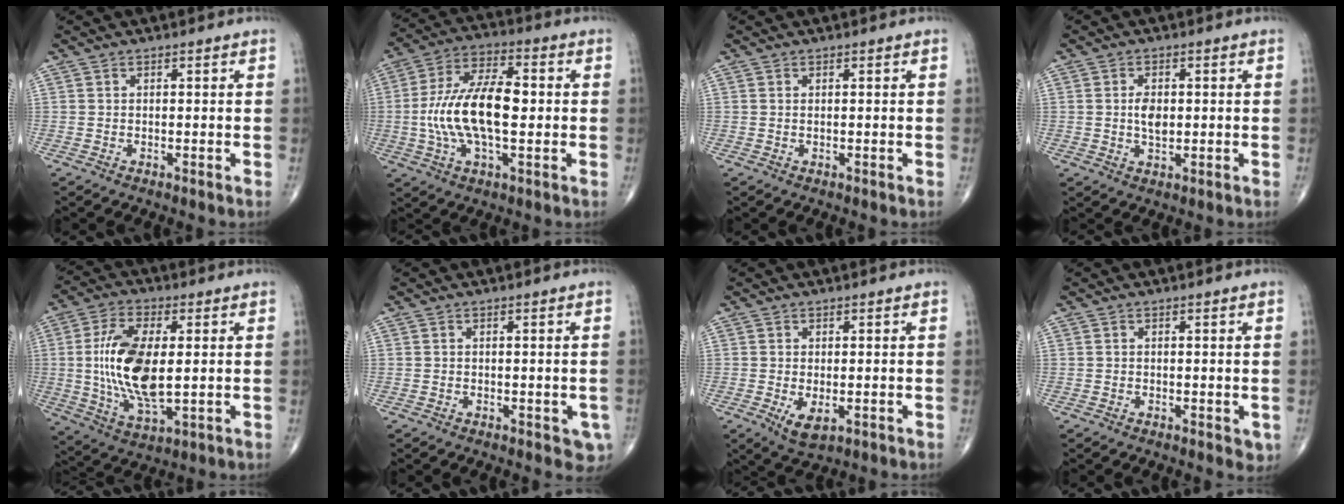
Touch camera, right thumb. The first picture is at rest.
{"total": 16.0, "force": [-0.5, 7.3, 14.3], "torque": [-0.275, 0.021, -0.013]}
{"total": 0.0}
{"total": 4.0, "force": [0.2, 2.3, 3.3], "torque": [-0.055, -0.003, 0.005]}
{"total": 15.9, "force": [0.8, 7.2, 14.2], "torque": [-0.282, -0.013, 0.020]}
{"total": 3.0, "force": [-0.9, 1.7, 2.3], "torque": [-0.009, -0.001, -0.009]}
{"total": 4.1, "force": [-1.0, 2.0, 3.4], "torque": [-0.058, -0.011, -0.009]}
{"total": 1.7, "force": [-0.1, 1.0, 1.3], "torque": [-0.009, -0.002, -0.002]}